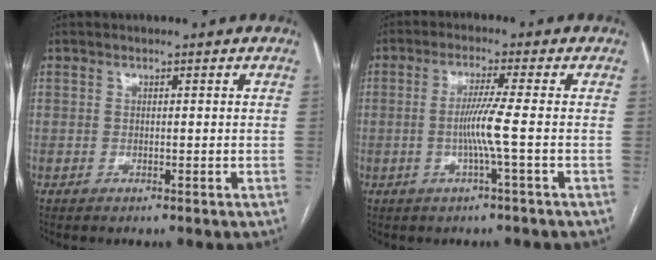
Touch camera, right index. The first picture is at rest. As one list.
[{"total": 4.9, "force": [-1.0, -1.6, 4.6], "torque": [-0.094, -0.002, -0.019]}]